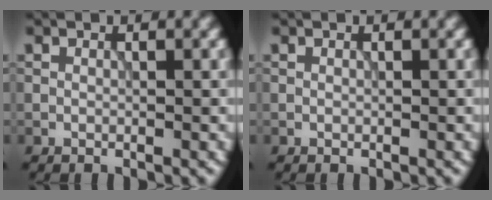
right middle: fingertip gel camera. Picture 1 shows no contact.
{"total": 0.0}